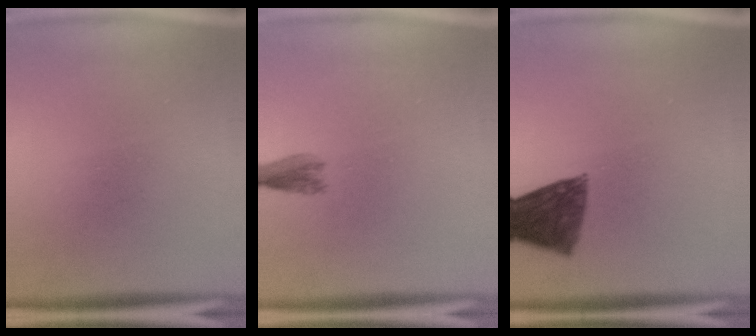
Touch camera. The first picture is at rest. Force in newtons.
{"total": 2.3}
{"total": 9.0}